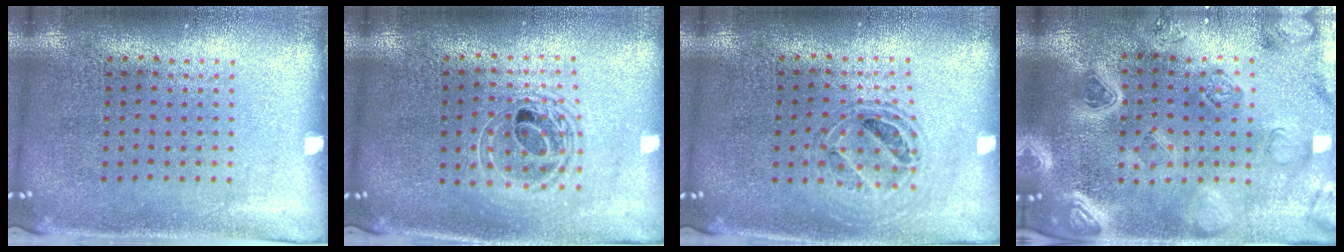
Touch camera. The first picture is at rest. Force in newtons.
{"total": 1.7, "press": 1.4, "slide": 0.9}
{"total": 0.8, "press": 0.8, "slide": 0.1}
{"total": 2.9, "press": 2.9, "slide": 0.7}